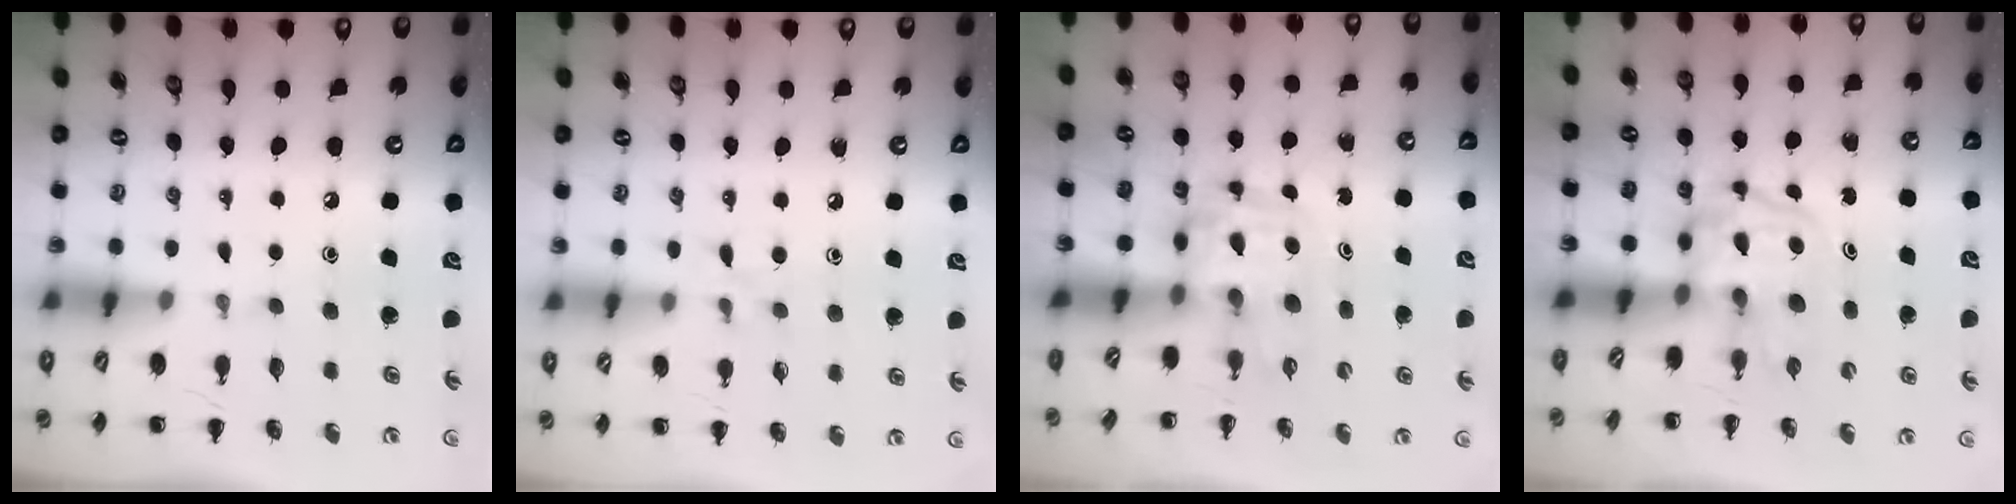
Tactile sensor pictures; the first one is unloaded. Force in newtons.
{"total": 4.6, "press": 4.2, "slide": 2.0}
{"total": 3.7, "press": 3.6, "slide": 0.7}
{"total": 3.5, "press": 3.5, "slide": 0.5}